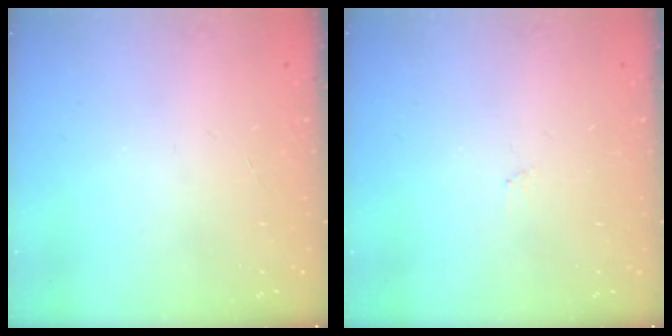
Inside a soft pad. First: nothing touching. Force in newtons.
{"total": 2.8, "press": 2.8, "slide": 0.4}